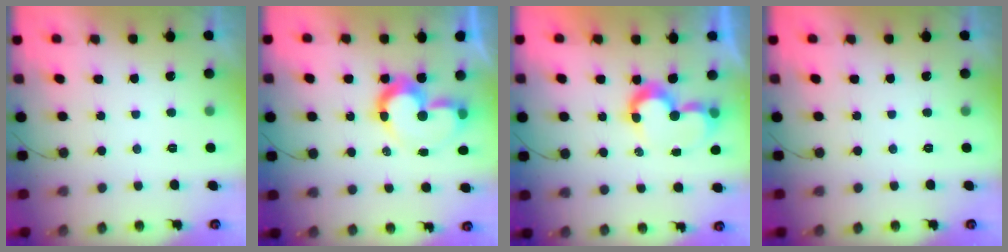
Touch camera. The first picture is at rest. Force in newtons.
{"total": 10.1, "press": 9.8, "slide": 2.4}
{"total": 7.6, "press": 7.6, "slide": 0.6}
{"total": 0.0}